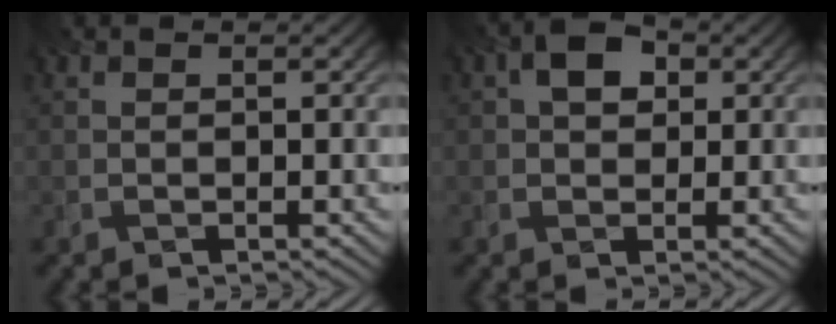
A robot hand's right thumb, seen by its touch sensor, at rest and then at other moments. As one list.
[{"total": 3.3, "force": [1.0, 2.2, 2.3], "torque": [-0.041, 0.010, 0.008]}]